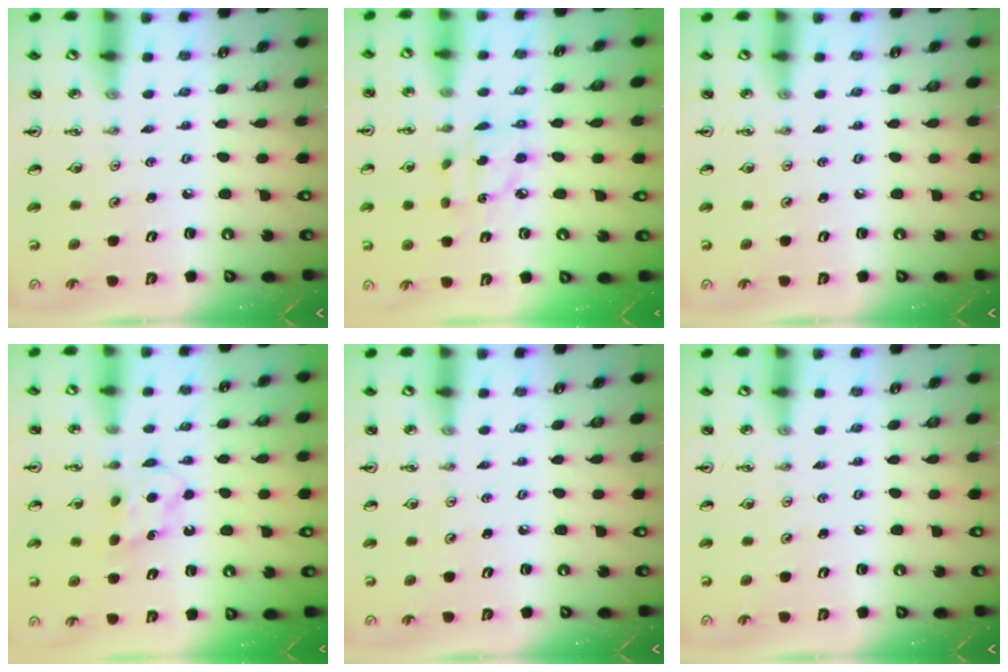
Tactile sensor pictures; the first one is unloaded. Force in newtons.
{"total": 6.2, "press": 6.2, "slide": 0.3}
{"total": 0.0}
{"total": 5.6, "press": 5.5, "slide": 0.7}
{"total": 0.0}
{"total": 0.0}